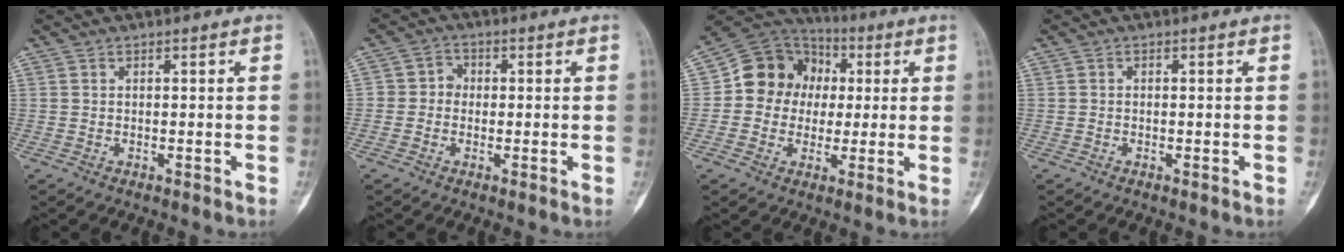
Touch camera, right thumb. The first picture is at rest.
{"total": 3.3, "force": [-0.3, 3.0, 1.3], "torque": [0.003, 0.011, -0.015]}
{"total": 13.2, "force": [1.0, 11.7, 6.0], "torque": [-0.060, 0.026, 0.007]}
{"total": 0.0}